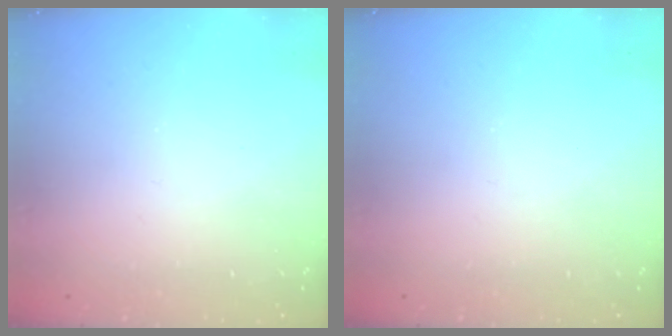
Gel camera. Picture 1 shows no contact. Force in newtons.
{"total": 0.0}